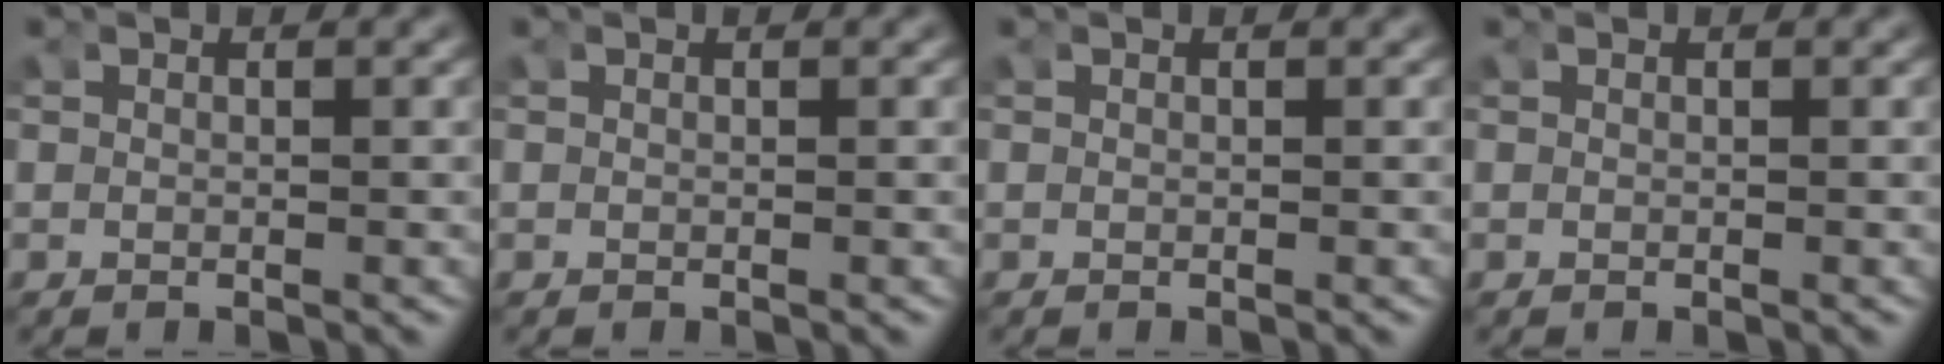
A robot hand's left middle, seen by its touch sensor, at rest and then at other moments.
{"total": 0.0}
{"total": 0.0}
{"total": 0.0}